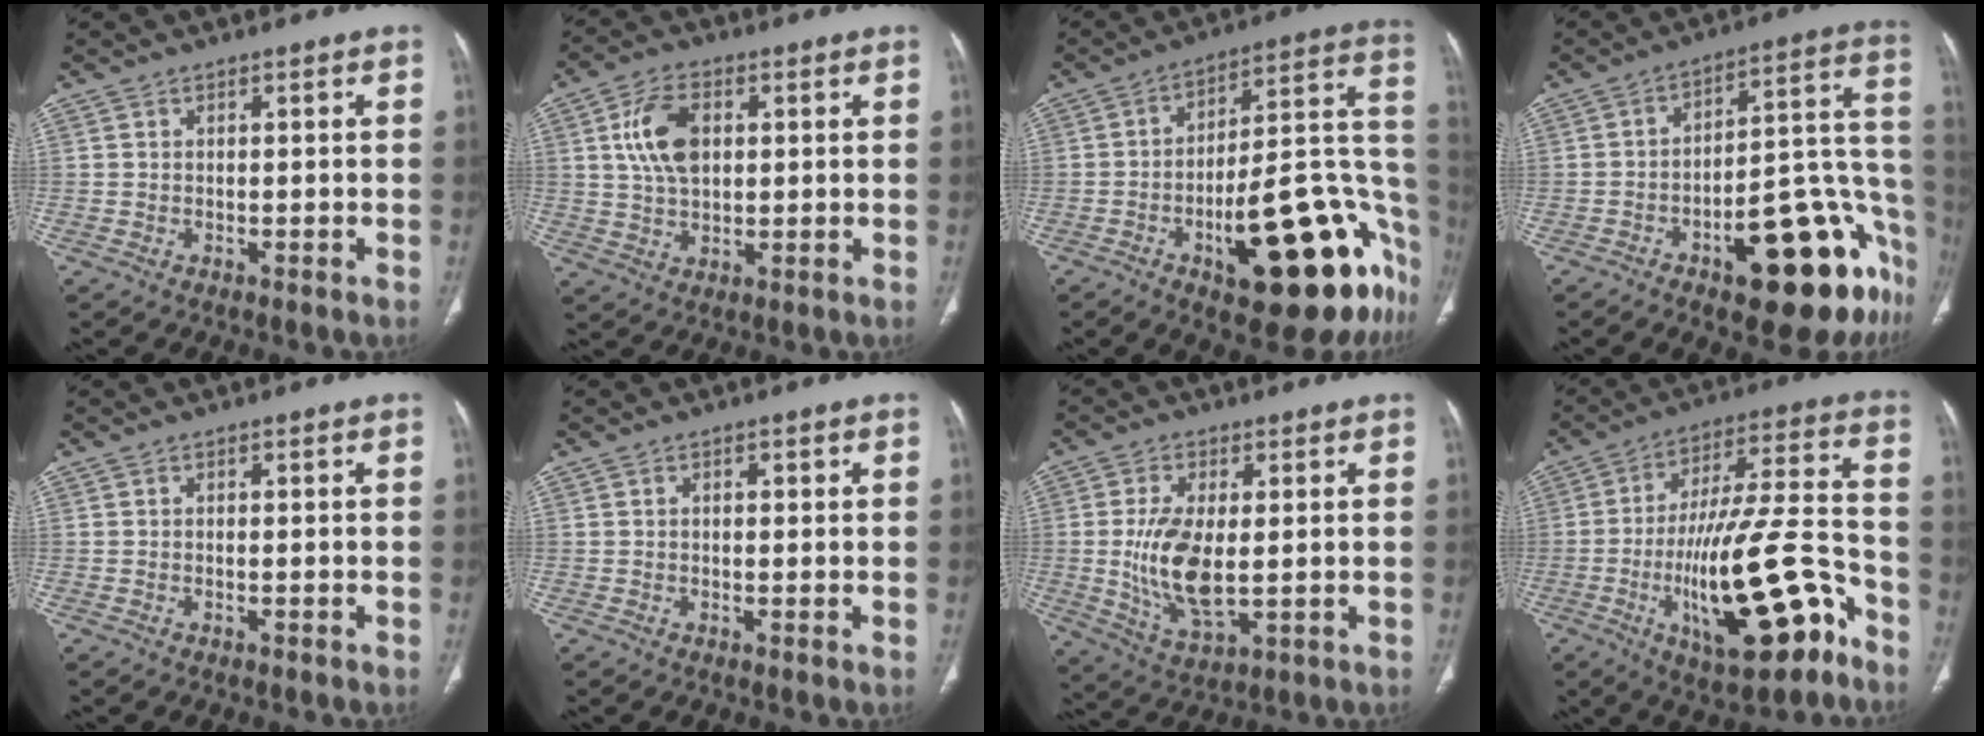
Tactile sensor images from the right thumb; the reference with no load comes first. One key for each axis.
{"total": 9.6, "fx": 2.3, "fy": 5.9, "fz": 7.2, "tx": -0.126, "ty": 0.000, "tz": 0.044}
{"total": 30.1, "fx": -10.4, "fy": 10.8, "fz": 26.0, "tx": -0.268, "ty": 0.056, "tz": -0.134}
{"total": 24.9, "fx": -11.0, "fy": 9.3, "fz": 20.3, "tx": -0.175, "ty": 0.078, "tz": -0.142}
{"total": 0.0}
{"total": 1.0, "fx": 0.2, "fy": 0.6, "fz": 0.7, "tx": -0.012, "ty": 0.002, "tz": 0.003}
{"total": 11.8, "fx": 0.0, "fy": 5.6, "fz": 10.4, "tx": -0.203, "ty": -0.019, "tz": 0.010}
{"total": 23.5, "fx": -9.7, "fy": 7.7, "fz": 19.9, "tx": -0.332, "ty": 0.050, "tz": -0.145}